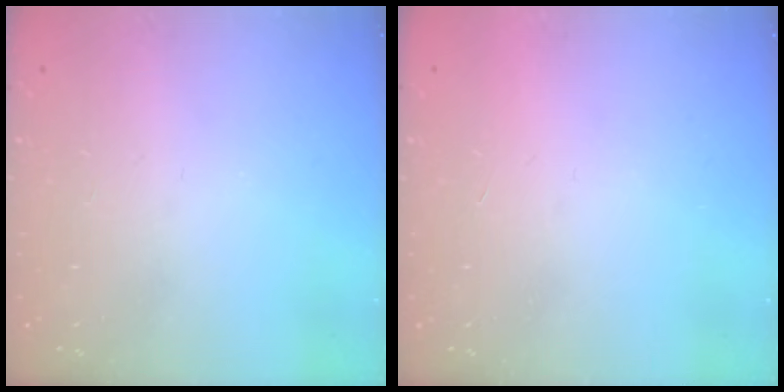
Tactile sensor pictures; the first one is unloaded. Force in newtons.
{"total": 1.5, "press": 1.5, "slide": 0.1}